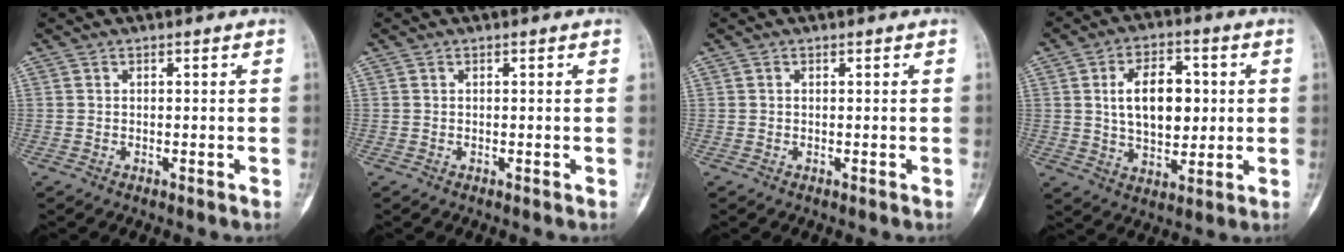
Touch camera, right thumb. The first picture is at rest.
{"total": 0.0}
{"total": 0.0}
{"total": 12.4, "force": [1.8, 7.5, 9.6], "torque": [-0.126, 0.001, 0.033]}